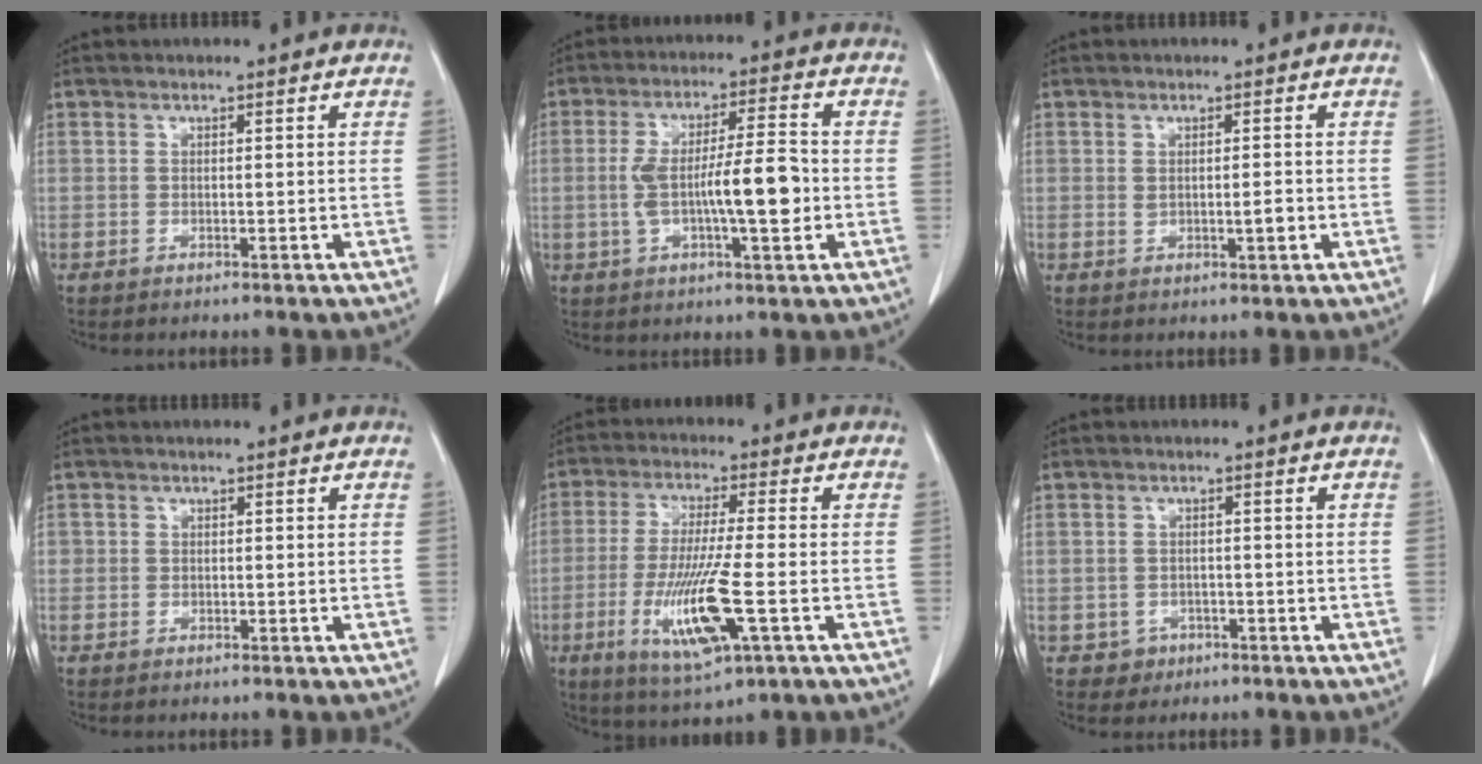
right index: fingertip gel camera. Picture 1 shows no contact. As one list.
[{"total": 10.6, "force": [-1.4, 1.5, 10.4], "torque": [-0.183, 0.010, -0.025]}, {"total": 2.2, "force": [-0.1, 0.6, 2.1], "torque": [-0.034, -0.003, 0.002]}, {"total": 0.7, "force": [0.1, 0.7, 0.1], "torque": [0.008, 0.003, -0.001]}, {"total": 12.0, "force": [-3.6, 1.0, 11.5], "torque": [-0.231, -0.024, -0.062]}, {"total": 2.6, "force": [-1.1, 2.4, 0.1], "torque": [0.006, 0.012, -0.012]}]